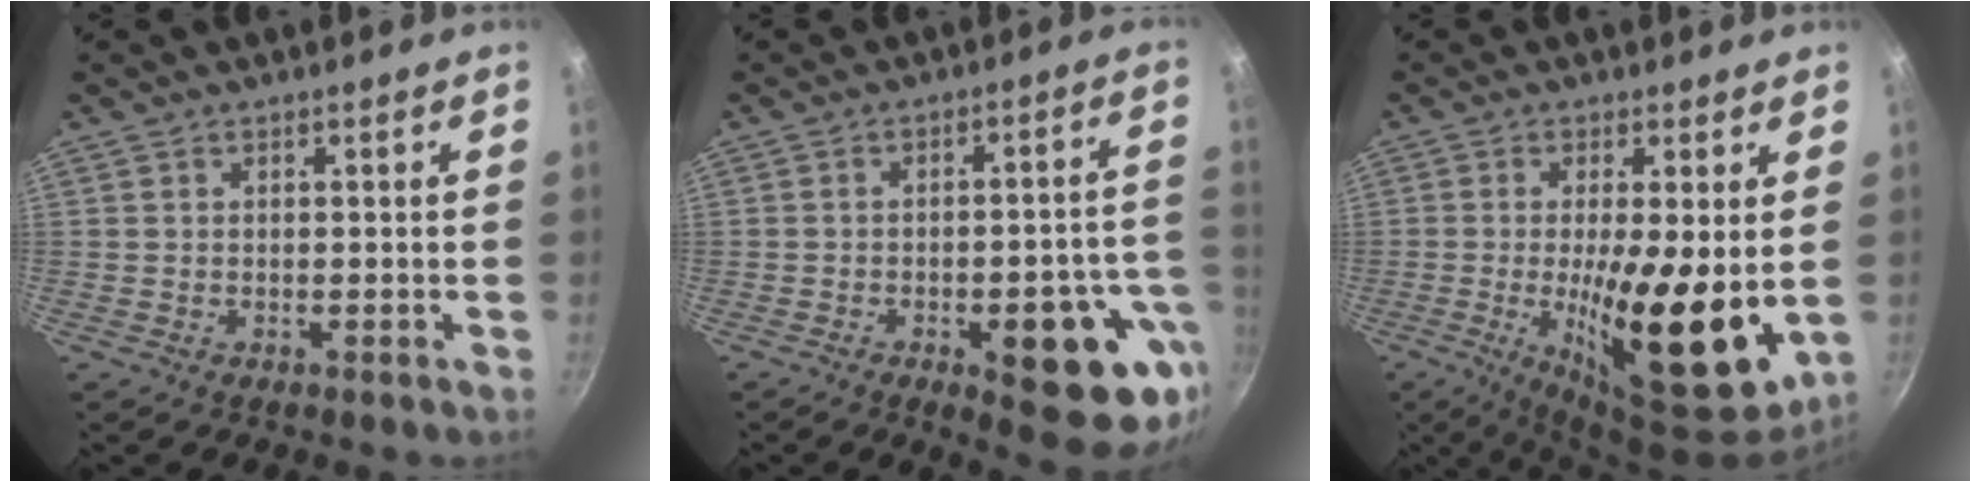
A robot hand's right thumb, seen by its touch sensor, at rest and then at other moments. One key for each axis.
{"total": 16.6, "fx": -6.4, "fy": 6.2, "fz": 14.1, "tx": -0.132, "ty": 0.028, "tz": -0.076}
{"total": 16.5, "fx": -1.1, "fy": 4.8, "fz": 15.8, "tx": -0.238, "ty": -0.023, "tz": -0.012}